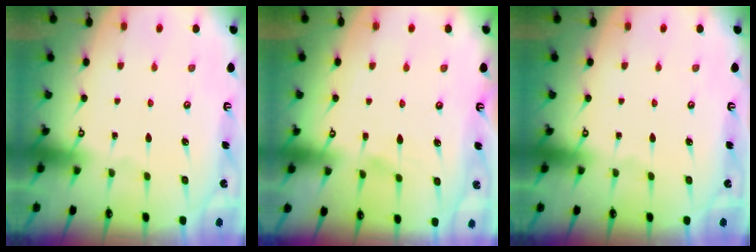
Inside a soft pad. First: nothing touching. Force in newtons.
{"total": 4.5, "press": 4.5, "slide": 0.5}
{"total": 0.0}